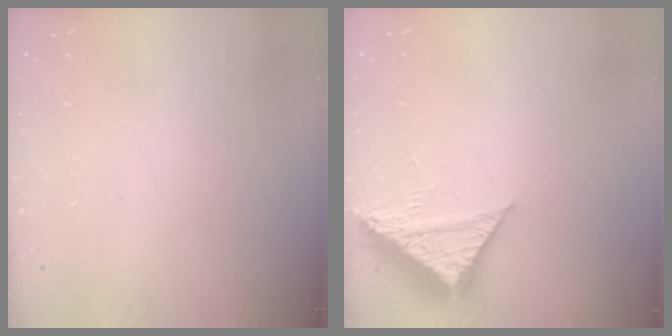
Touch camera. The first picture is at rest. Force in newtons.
{"total": 8.8, "press": 8.8, "slide": 1.0}